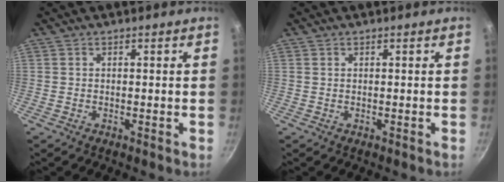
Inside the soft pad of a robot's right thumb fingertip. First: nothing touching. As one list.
[{"total": 0.0}]